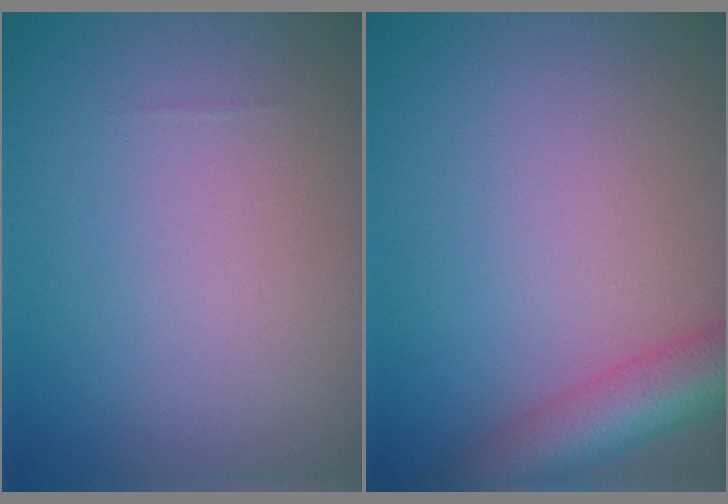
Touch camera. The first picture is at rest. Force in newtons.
{"total": 6.7, "press": 6.7, "slide": 0.3}